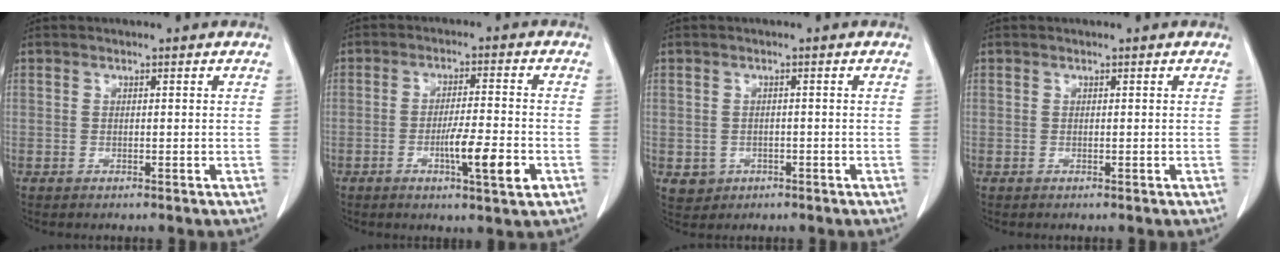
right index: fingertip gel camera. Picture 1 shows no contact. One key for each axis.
{"total": 8.3, "fx": -2.9, "fy": 1.0, "fz": 7.6, "tx": -0.125, "ty": -0.004, "tz": -0.046}
{"total": 4.0, "fx": -1.4, "fy": 3.6, "fz": 1.0, "tx": -0.016, "ty": 0.004, "tz": -0.010}
{"total": 0.0}